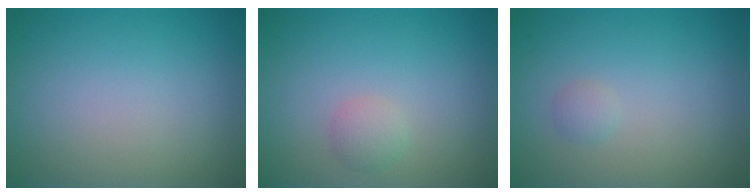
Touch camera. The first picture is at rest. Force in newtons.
{"total": 1.3, "press": 1.3, "slide": 0.1}
{"total": 0.7, "press": 0.7, "slide": 0.0}